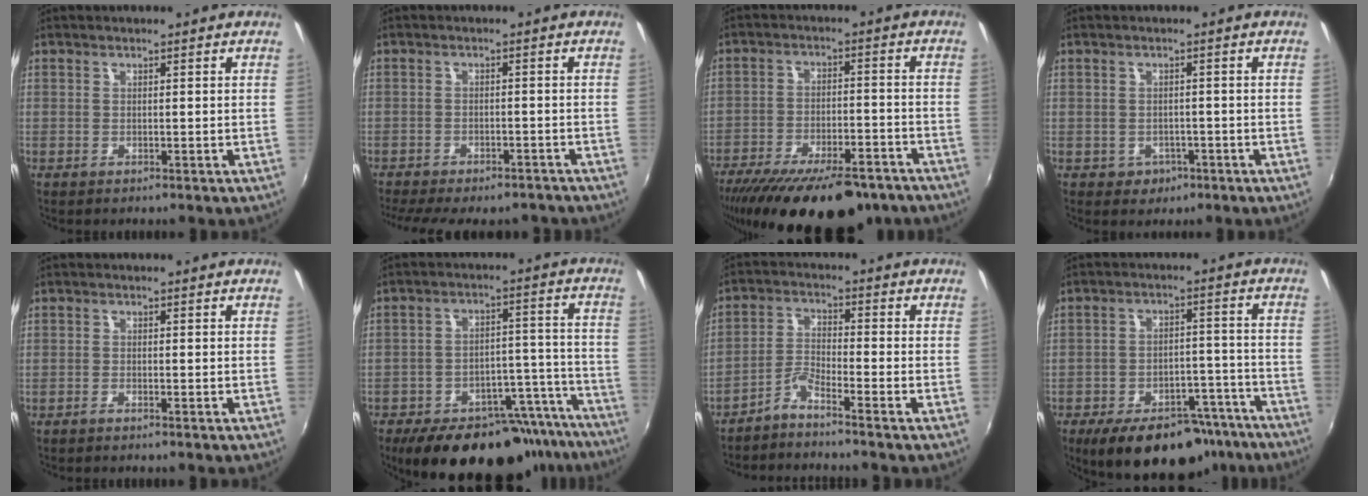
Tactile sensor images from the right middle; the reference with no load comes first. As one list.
[{"total": 13.6, "force": [-11.4, 4.2, 5.9], "torque": [-0.130, -0.025, -0.153]}, {"total": 23.1, "force": [-17.8, 7.6, 12.6], "torque": [-0.236, -0.043, -0.253]}, {"total": 3.4, "force": [-1.4, 3.0, 0.9], "torque": [-0.026, 0.000, -0.013]}, {"total": 0.8, "force": [-0.7, 0.0, 0.4], "torque": [-0.010, 0.000, -0.019]}, {"total": 23.9, "force": [-20.1, 9.1, 9.4], "torque": [-0.146, 0.037, -0.255]}, {"total": 3.3, "force": [-2.8, -0.5, 1.7], "torque": [-0.047, 0.008, -0.059]}, {"total": 17.6, "force": [-13.2, 7.9, 8.5], "torque": [-0.142, 0.009, -0.169]}]